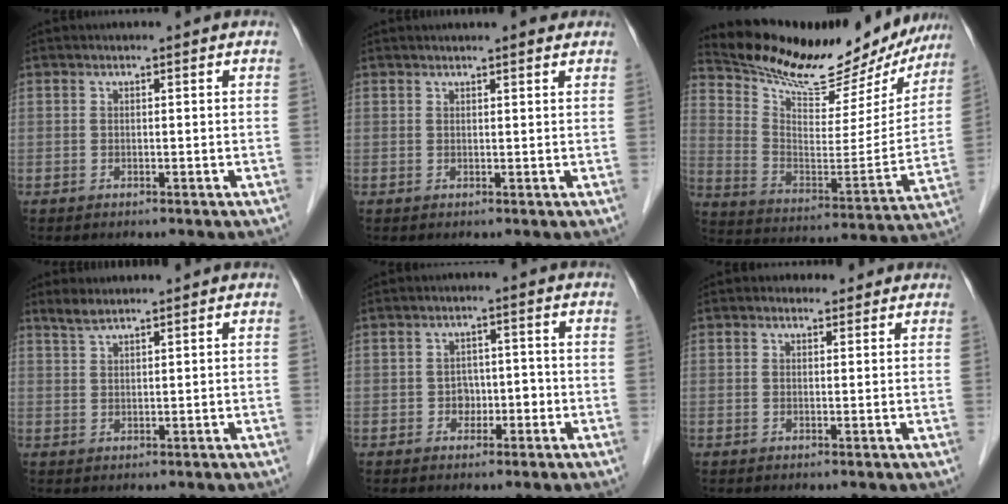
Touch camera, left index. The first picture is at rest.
{"total": 4.2, "force": [3.6, 0.7, 2.0], "torque": [-0.027, 0.016, 0.043]}
{"total": 23.5, "force": [21.3, 6.5, 7.4], "torque": [-0.121, -0.036, 0.305]}
{"total": 2.4, "force": [2.1, 0.2, 1.0], "torque": [-0.024, 0.009, 0.046]}
{"total": 3.1, "force": [-1.2, 2.3, 1.6], "torque": [-0.020, 0.011, -0.015]}
{"total": 2.0, "force": [1.4, 1.4, 0.2], "torque": [-0.002, 0.007, 0.017]}